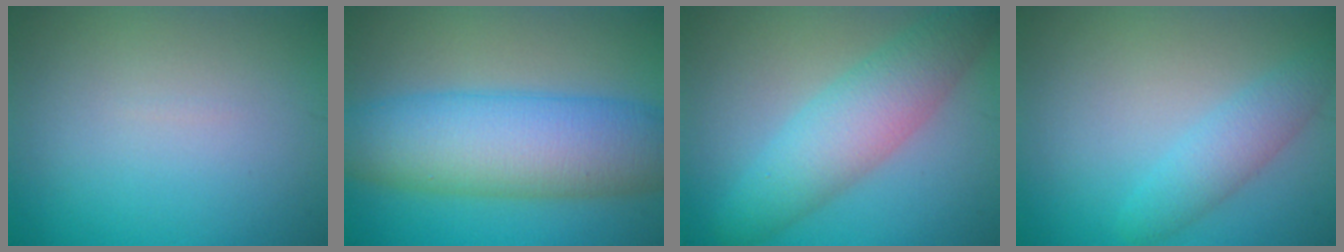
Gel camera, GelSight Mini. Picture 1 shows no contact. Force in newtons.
{"total": 9.9, "press": 9.9, "slide": 0.4}
{"total": 5.9, "press": 5.9, "slide": 0.0}
{"total": 2.8, "press": 2.8, "slide": 0.1}